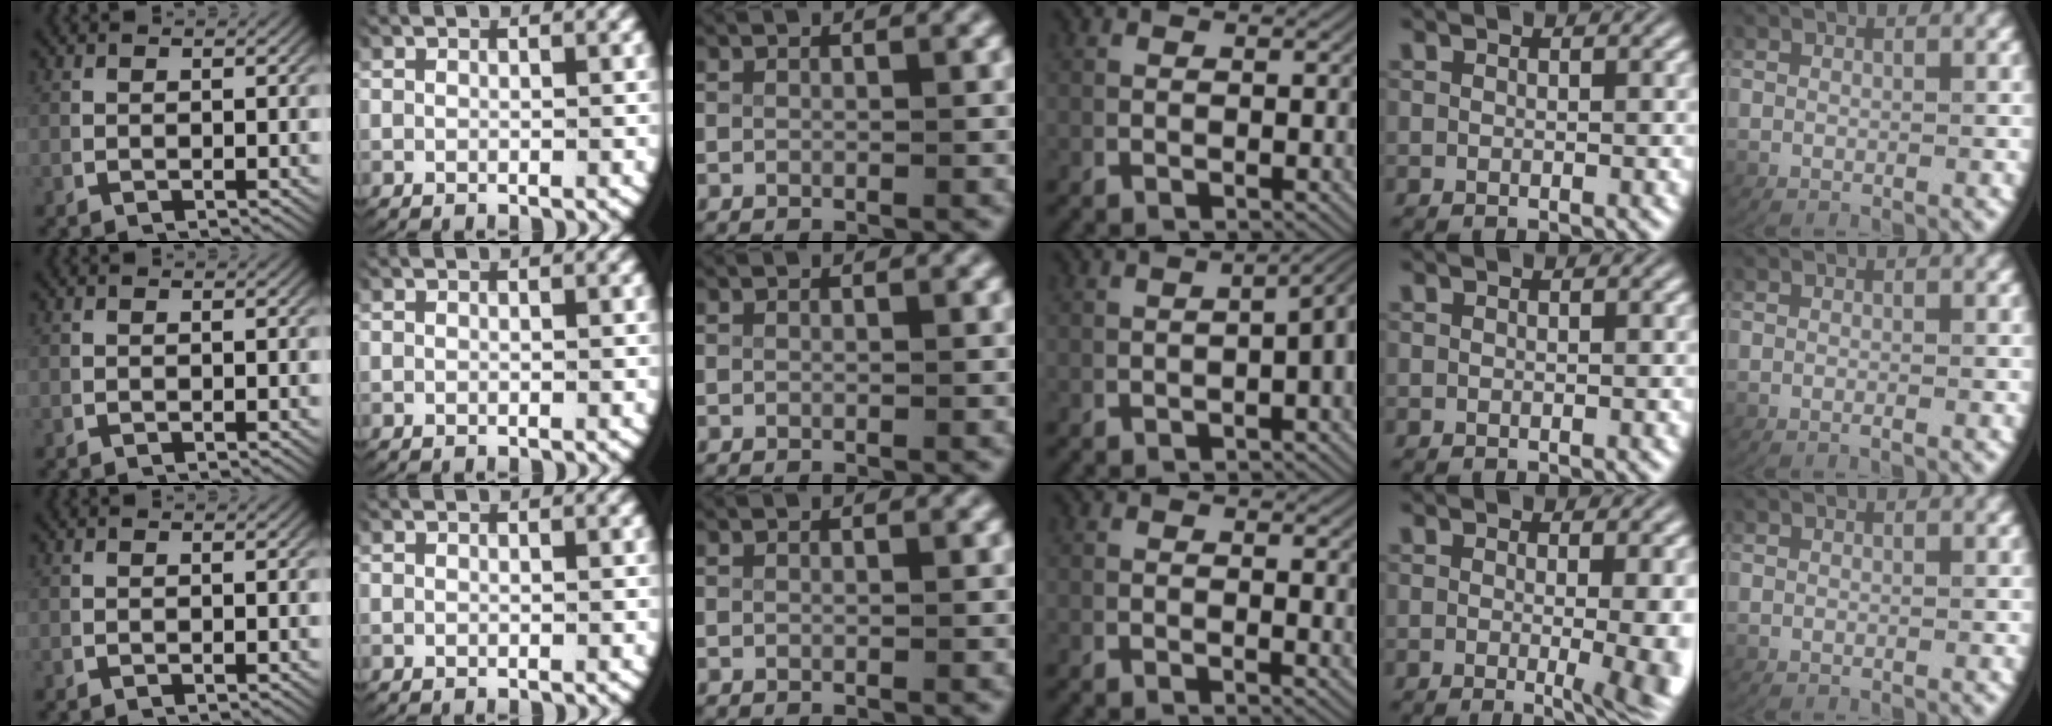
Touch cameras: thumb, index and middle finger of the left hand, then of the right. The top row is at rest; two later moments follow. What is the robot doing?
{"motion": "lift_and_place", "object": "keyboard"}